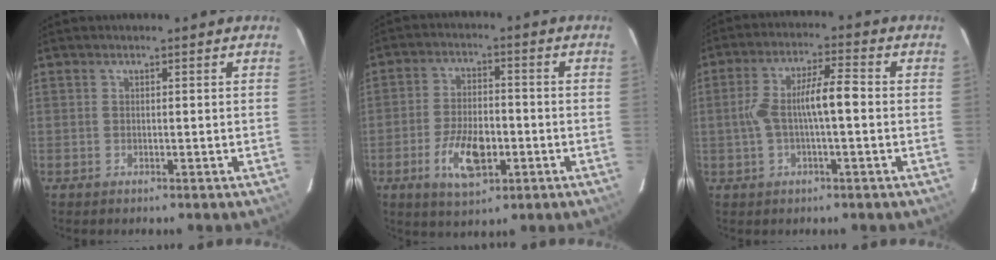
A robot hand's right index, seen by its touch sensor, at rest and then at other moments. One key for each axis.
{"total": 8.7, "fx": -3.1, "fy": 3.7, "fz": 7.3, "tx": -0.142, "ty": -0.001, "tz": -0.051}
{"total": 7.8, "fx": -0.5, "fy": 1.5, "fz": 7.6, "tx": -0.151, "ty": 0.024, "tz": -0.008}